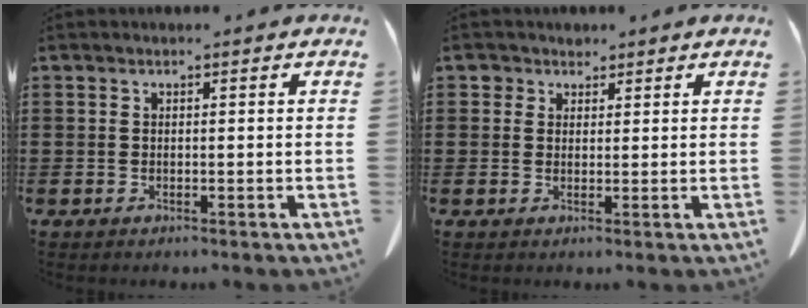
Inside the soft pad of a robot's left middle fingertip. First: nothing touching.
{"total": 1.9, "force": [1.4, 1.3, 0.2], "torque": [-0.002, 0.002, 0.025]}